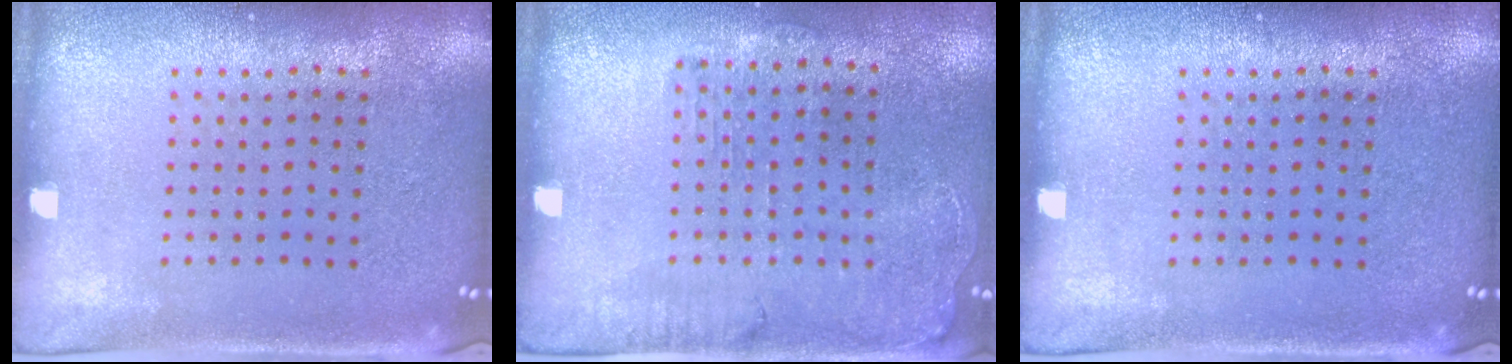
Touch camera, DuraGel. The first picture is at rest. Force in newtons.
{"total": 1.3, "press": 1.3, "slide": 0.3}
{"total": 0.0}